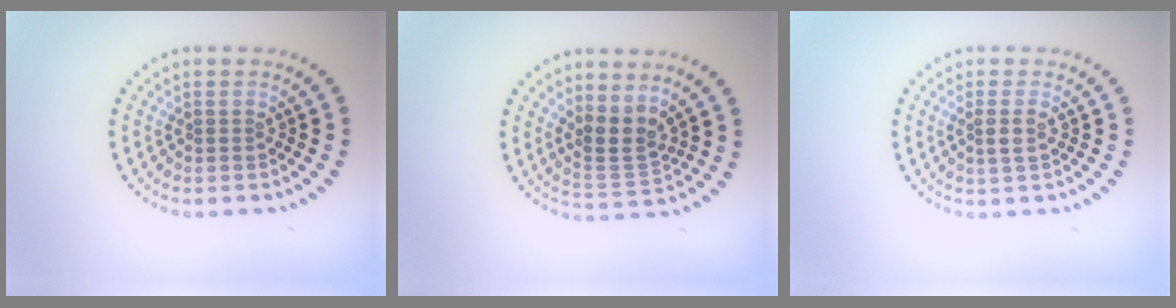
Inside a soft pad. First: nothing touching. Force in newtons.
{"total": 2.8, "press": 2.1, "slide": 1.9}
{"total": 1.3, "press": 1.1, "slide": 0.6}